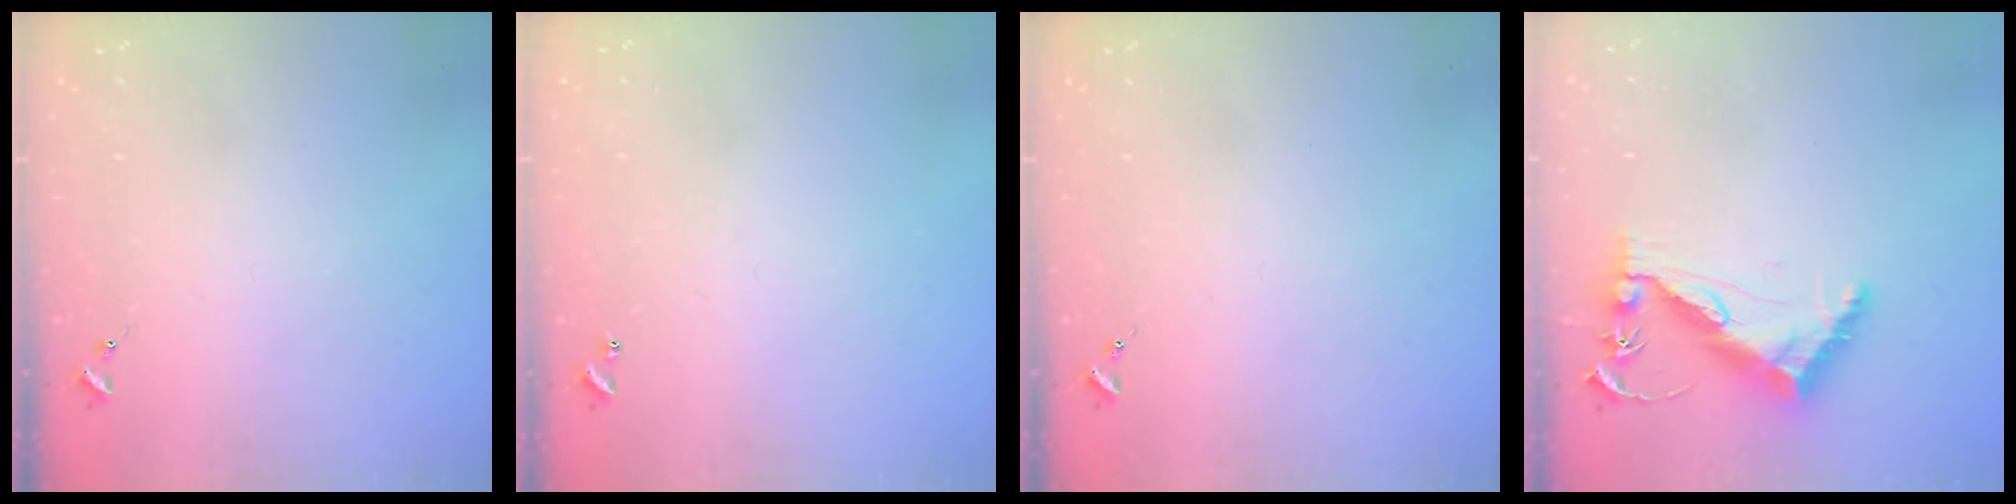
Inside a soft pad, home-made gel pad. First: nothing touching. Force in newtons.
{"total": 0.9, "press": 0.9, "slide": 0.2}
{"total": 0.0}
{"total": 12.8, "press": 12.8, "slide": 0.8}